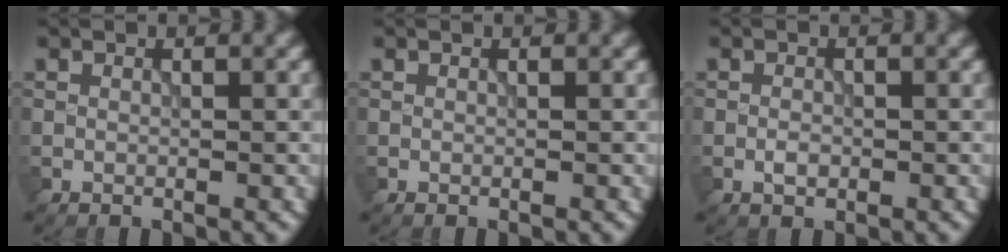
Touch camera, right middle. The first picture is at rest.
{"total": 0.0}
{"total": 1.1, "force": [-0.4, 0.6, 0.8], "torque": [-0.014, 0.001, -0.009]}